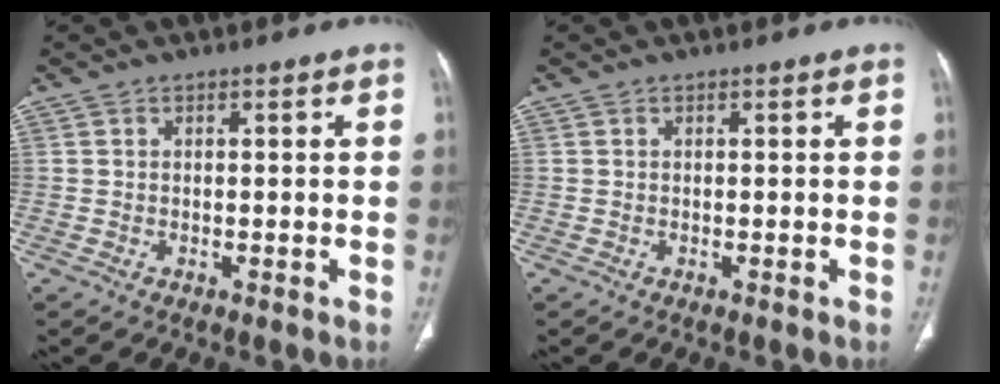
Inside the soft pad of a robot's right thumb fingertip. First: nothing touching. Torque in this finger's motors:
{"motor_torque": [-0.20, 0.11, 0.67, -0.23, -0.03]}